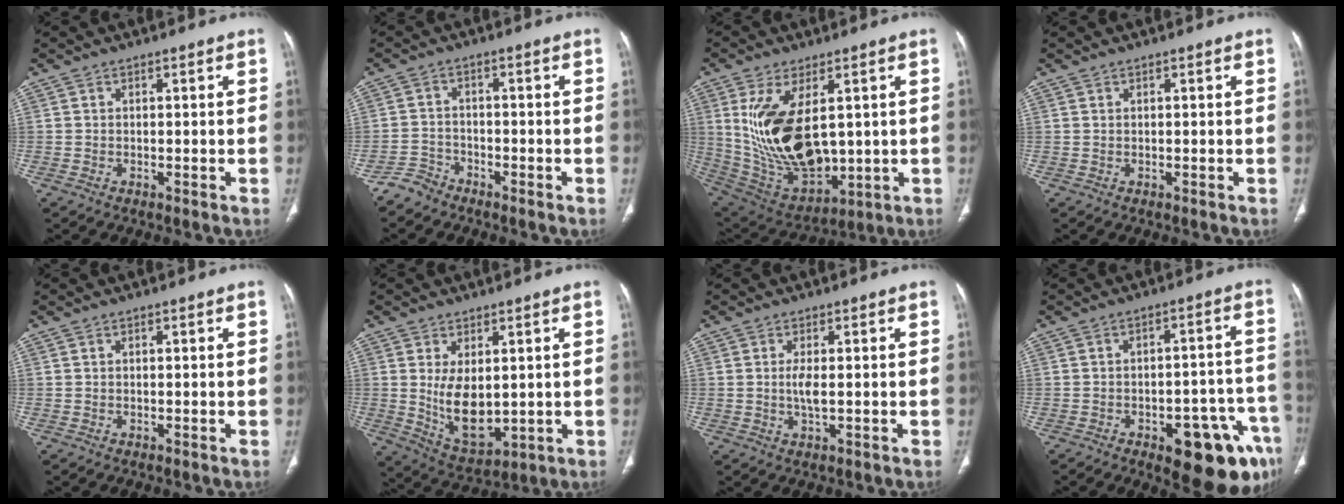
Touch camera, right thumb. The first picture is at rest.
{"total": 3.5, "force": [-3.1, 1.5, -0.1], "torque": [0.007, 0.010, -0.066]}
{"total": 19.6, "force": [2.9, 10.5, 16.3], "torque": [-0.294, -0.017, 0.084]}
{"total": 0.0}
{"total": 0.0}
{"total": 10.0, "force": [0.8, 5.6, 8.3], "torque": [-0.125, -0.022, 0.039]}
{"total": 2.9, "force": [0.1, 0.8, 2.8], "torque": [-0.060, -0.005, 0.004]}
{"total": 16.7, "force": [-8.5, 6.7, 12.7], "torque": [-0.102, 0.052, -0.098]}